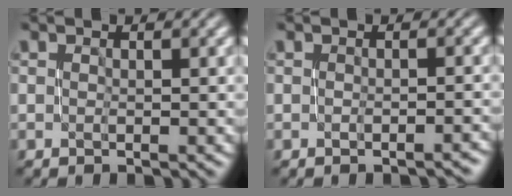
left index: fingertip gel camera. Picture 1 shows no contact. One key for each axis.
{"total": 1.1, "fx": -0.6, "fy": 0.4, "fz": 0.8, "tx": 0.000, "ty": 0.001, "tz": -0.011}